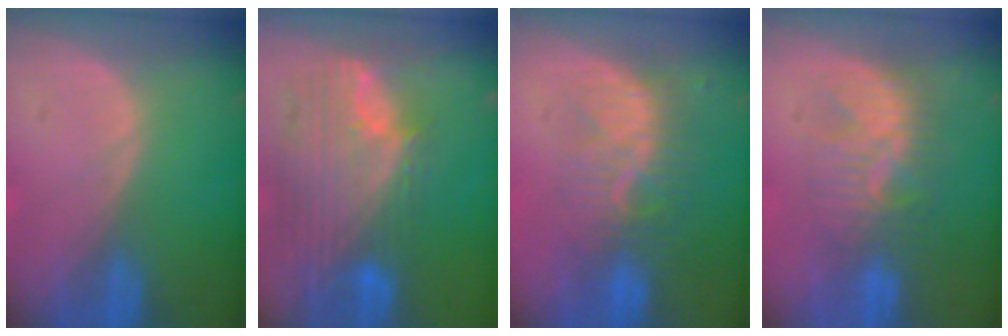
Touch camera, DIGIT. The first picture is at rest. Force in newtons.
{"total": 11.9, "press": 10.1, "slide": 6.3}
{"total": 8.2, "press": 7.4, "slide": 3.6}
{"total": 7.7, "press": 7.4, "slide": 2.3}